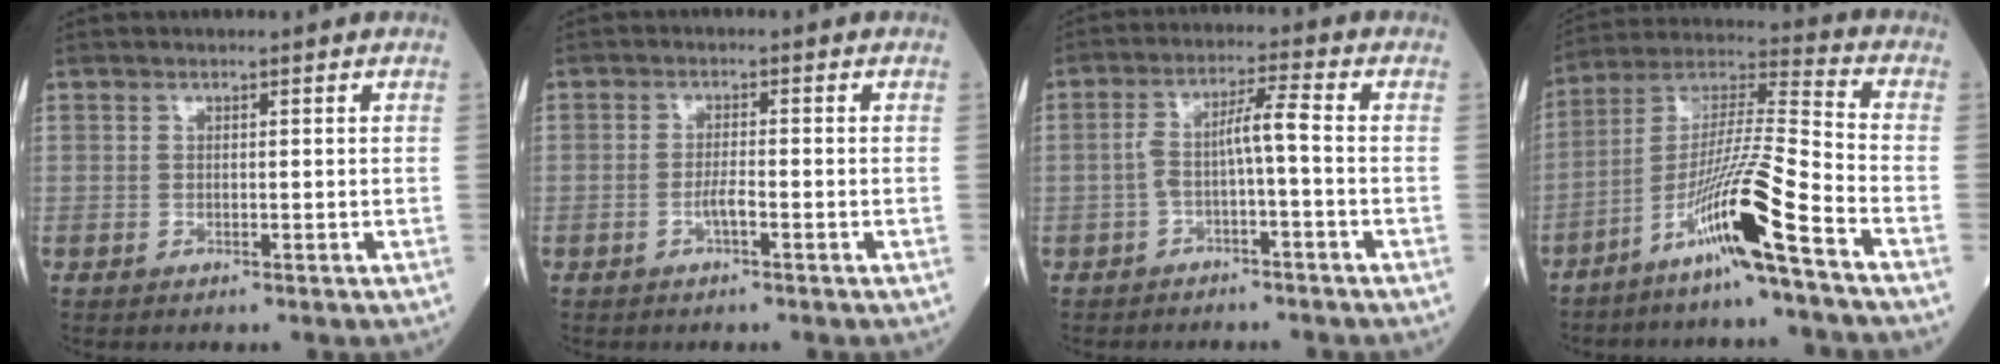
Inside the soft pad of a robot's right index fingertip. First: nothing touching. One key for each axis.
{"total": 1.9, "fx": -0.9, "fy": 0.2, "fz": 1.7, "tx": -0.030, "ty": 0.001, "tz": -0.019}
{"total": 5.0, "fx": -1.3, "fy": 0.2, "fz": 4.8, "tx": -0.094, "ty": 0.026, "tz": -0.020}
{"total": 13.7, "fx": -7.8, "fy": -1.5, "fz": 11.2, "tx": -0.222, "ty": -0.013, "tz": -0.148}